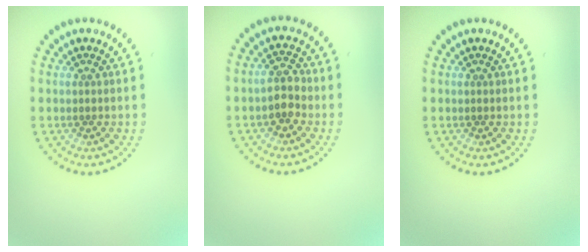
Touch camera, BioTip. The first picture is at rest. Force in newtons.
{"total": 2.5, "press": 2.4, "slide": 0.6}
{"total": 0.0}